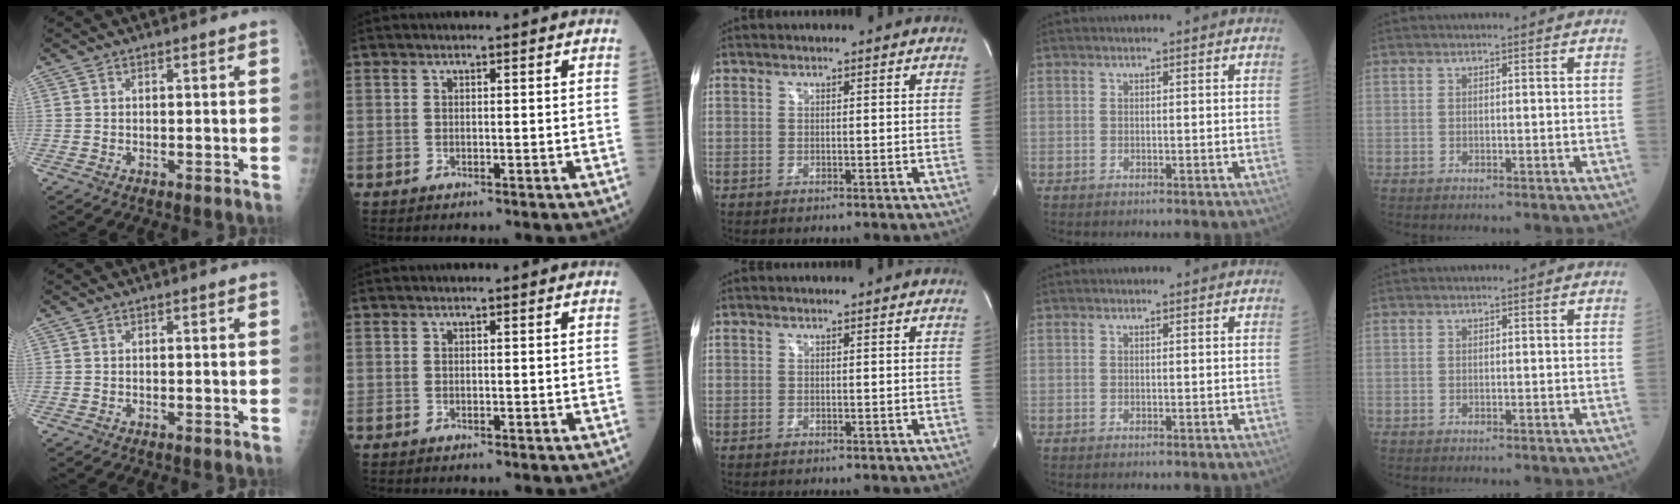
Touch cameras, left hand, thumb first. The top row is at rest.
{}